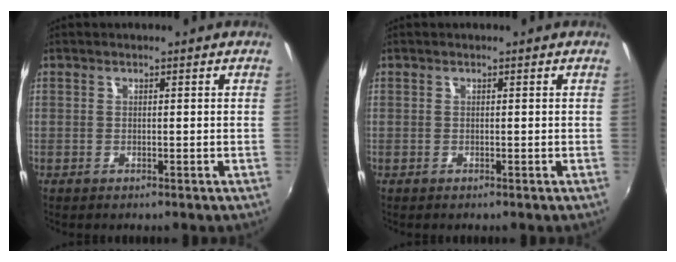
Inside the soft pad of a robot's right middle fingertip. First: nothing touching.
{"total": 0.0}